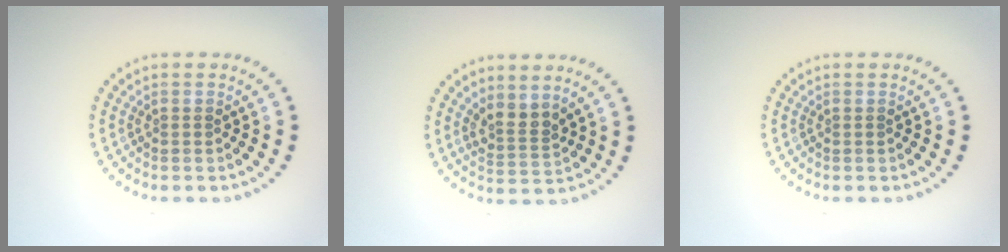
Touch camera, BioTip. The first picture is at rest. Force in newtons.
{"total": 2.4, "press": 1.7, "slide": 1.7}
{"total": 0.0}